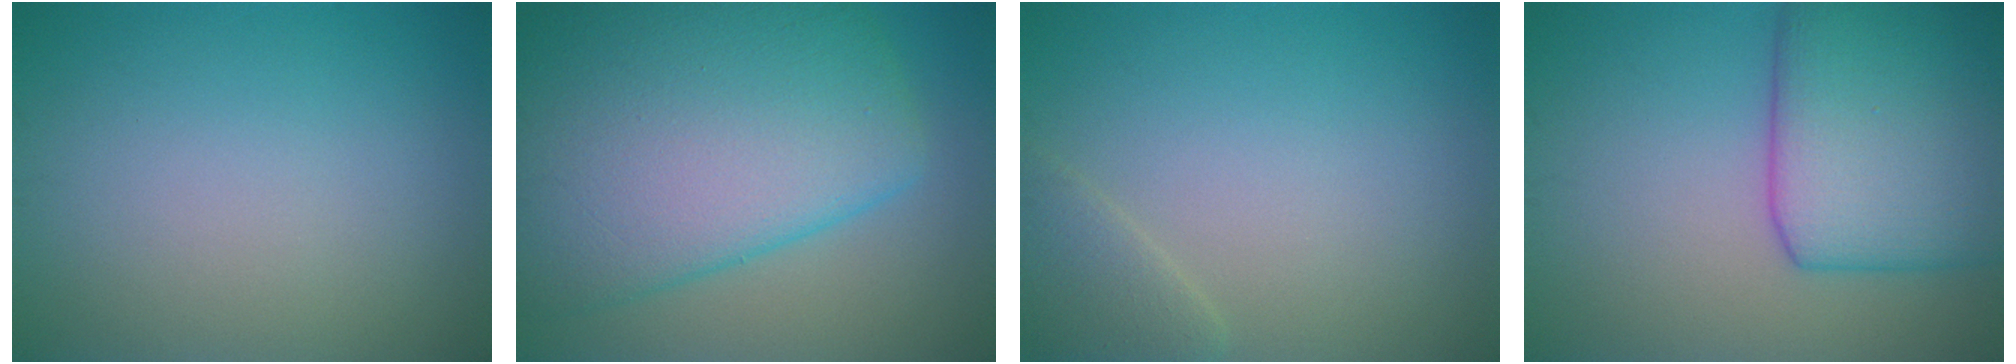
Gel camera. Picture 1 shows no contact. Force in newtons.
{"total": 13.5, "press": 13.5, "slide": 0.4}
{"total": 2.0, "press": 2.0, "slide": 0.2}
{"total": 9.7, "press": 9.7, "slide": 0.3}